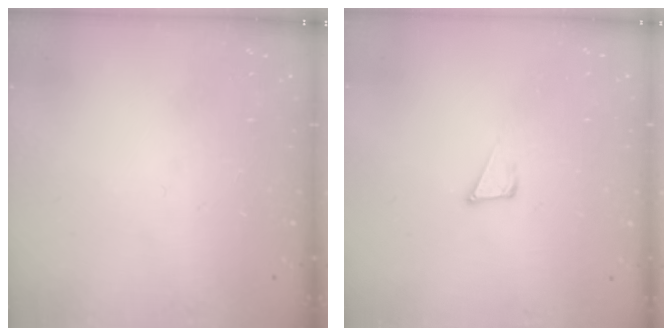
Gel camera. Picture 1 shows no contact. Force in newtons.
{"total": 4.3, "press": 4.3, "slide": 0.1}